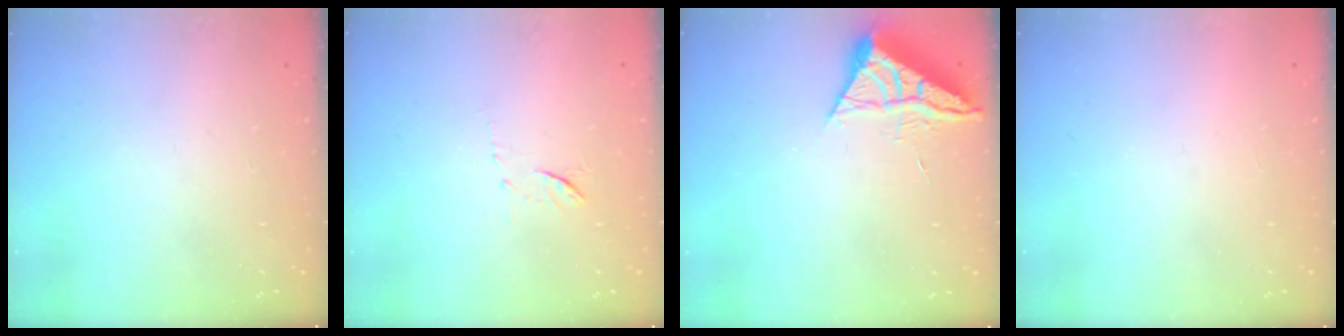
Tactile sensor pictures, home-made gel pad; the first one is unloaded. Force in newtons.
{"total": 6.3, "press": 6.3, "slide": 0.7}
{"total": 6.0, "press": 5.9, "slide": 0.4}
{"total": 1.5, "press": 1.5, "slide": 0.1}